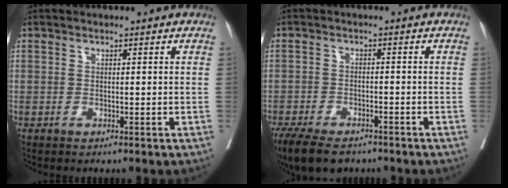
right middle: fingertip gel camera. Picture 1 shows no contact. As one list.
[{"total": 9.8, "force": [-7.5, 3.9, 4.9], "torque": [-0.084, -0.010, -0.118]}]